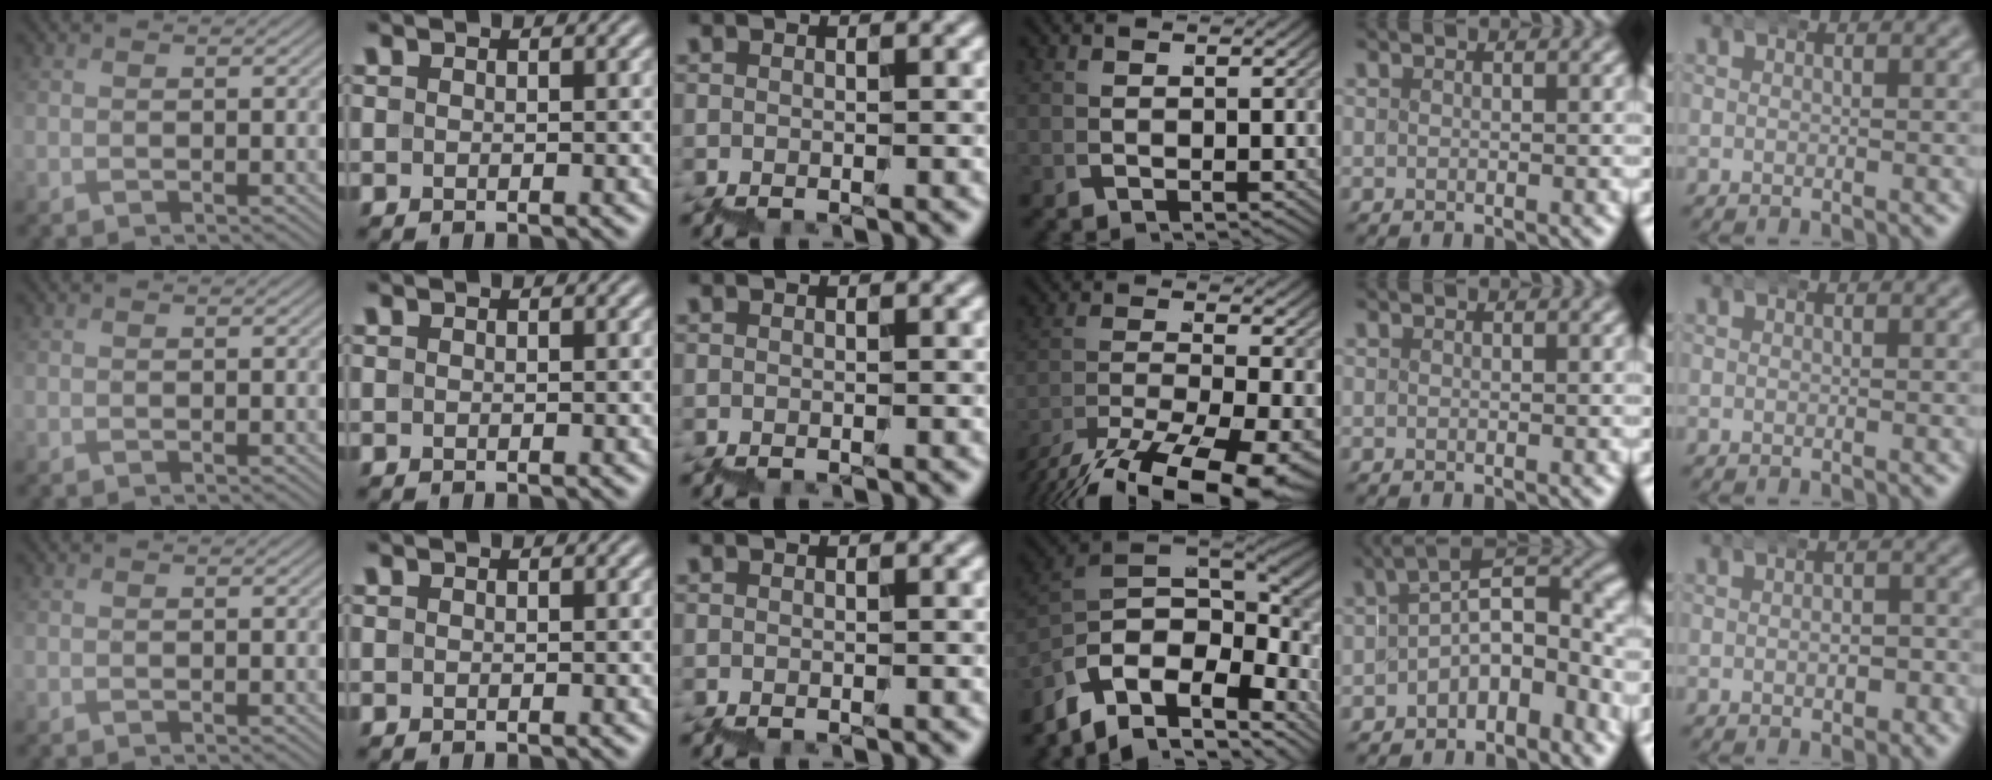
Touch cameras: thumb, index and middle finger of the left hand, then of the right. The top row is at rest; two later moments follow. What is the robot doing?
{"motion": "wrap", "object": "bubble wrap"}